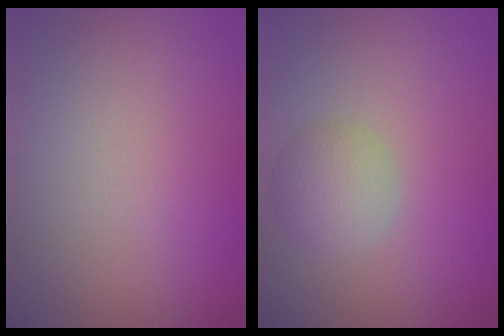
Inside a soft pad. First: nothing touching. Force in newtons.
{"total": 3.0, "press": 3.0, "slide": 0.2}